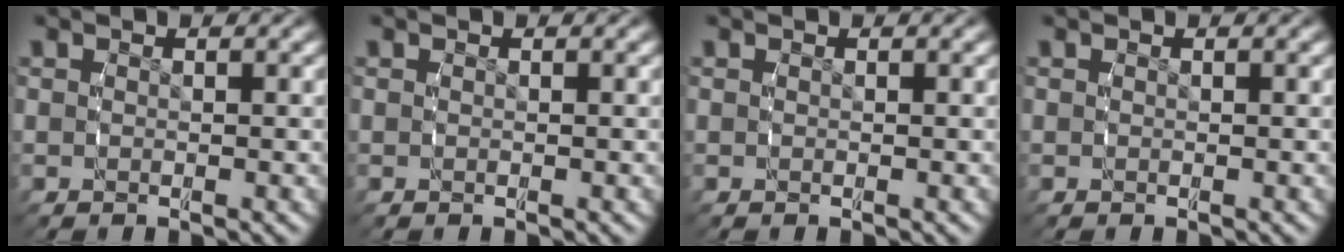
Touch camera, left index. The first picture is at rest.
{"total": 0.0}
{"total": 0.0}
{"total": 0.0}